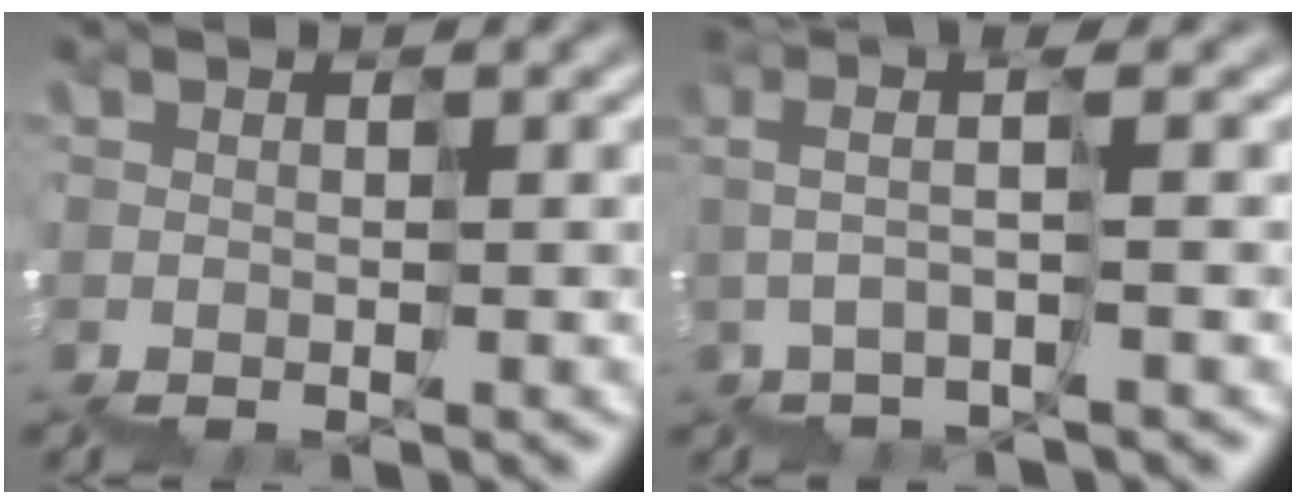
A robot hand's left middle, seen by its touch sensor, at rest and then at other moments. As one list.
[{"total": 1.8, "force": [0.3, 0.3, 1.8], "torque": [-0.043, 0.017, 0.003]}]